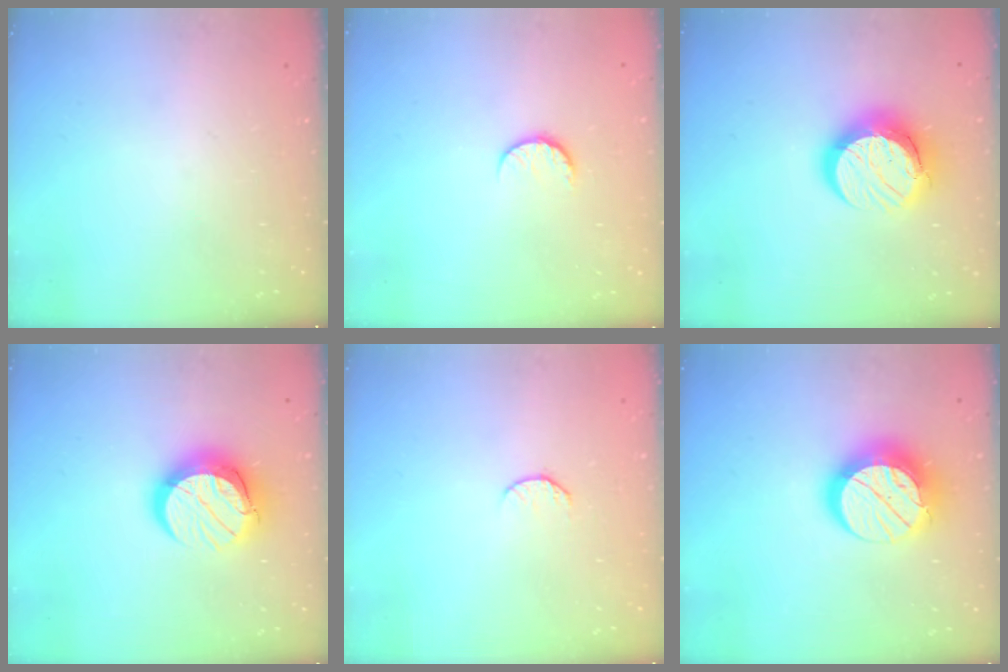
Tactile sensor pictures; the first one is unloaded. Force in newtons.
{"total": 6.8, "press": 6.8, "slide": 0.7}
{"total": 14.0, "press": 14.0, "slide": 1.1}
{"total": 12.9, "press": 12.8, "slide": 1.2}
{"total": 6.8, "press": 6.7, "slide": 0.8}
{"total": 14.5, "press": 14.4, "slide": 1.0}